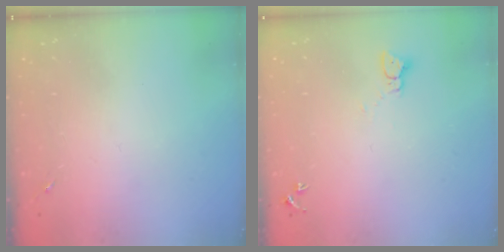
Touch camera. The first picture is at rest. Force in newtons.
{"total": 2.3, "press": 2.3, "slide": 0.3}